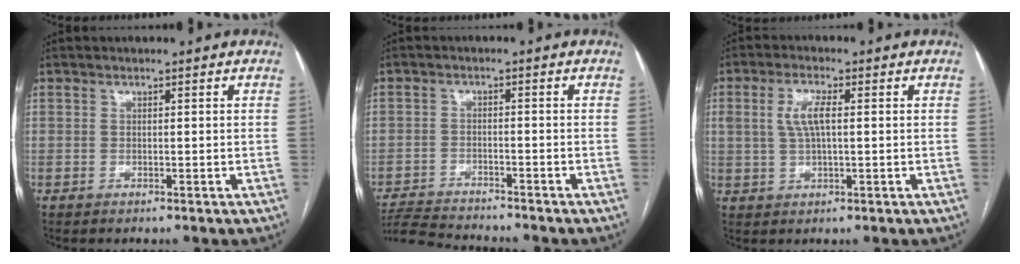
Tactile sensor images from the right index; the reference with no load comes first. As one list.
[{"total": 7.8, "force": [-7.6, 0.3, 1.5], "torque": [-0.025, -0.011, -0.133]}, {"total": 4.8, "force": [0.8, 1.4, 4.5], "torque": [-0.099, 0.008, 0.018]}]